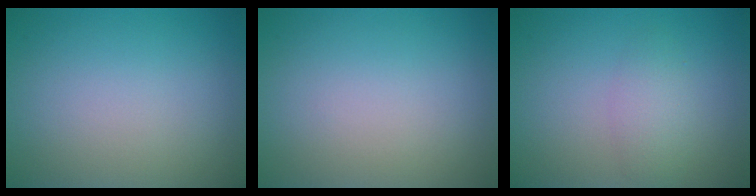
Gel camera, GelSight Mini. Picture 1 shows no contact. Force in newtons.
{"total": 0.0}
{"total": 2.1, "press": 2.1, "slide": 0.0}